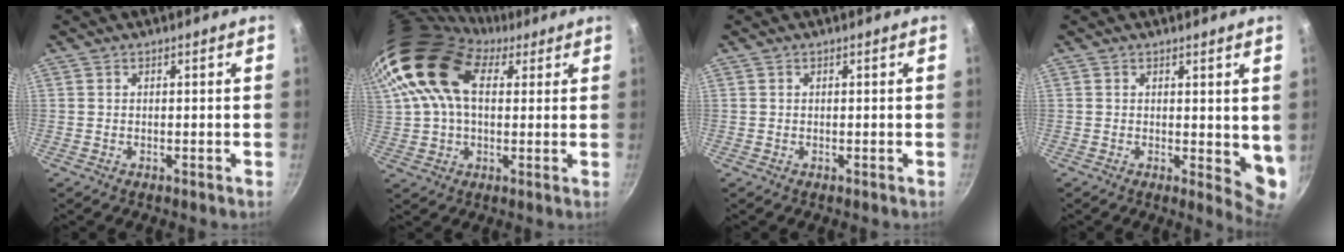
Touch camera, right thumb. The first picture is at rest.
{"total": 21.2, "force": [7.1, 13.3, 14.8], "torque": [-0.288, 0.009, 0.115]}
{"total": 0.0}
{"total": 5.5, "force": [1.4, 2.5, 4.7], "torque": [-0.051, -0.018, 0.018]}